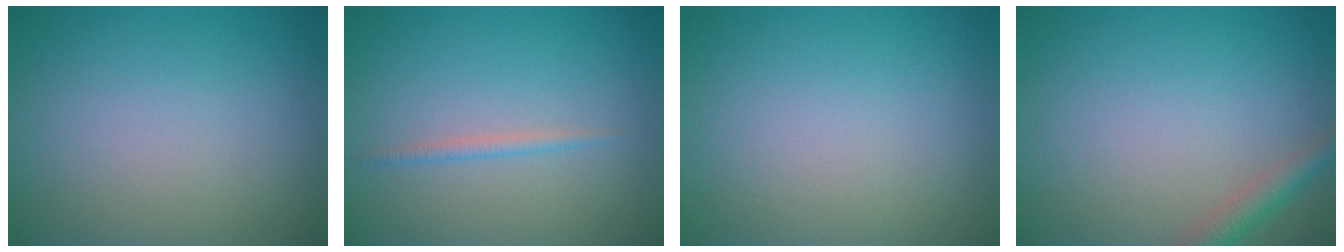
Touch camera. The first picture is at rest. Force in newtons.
{"total": 0.7, "press": 0.7, "slide": 0.1}
{"total": 0.0}
{"total": 2.1, "press": 2.1, "slide": 0.1}